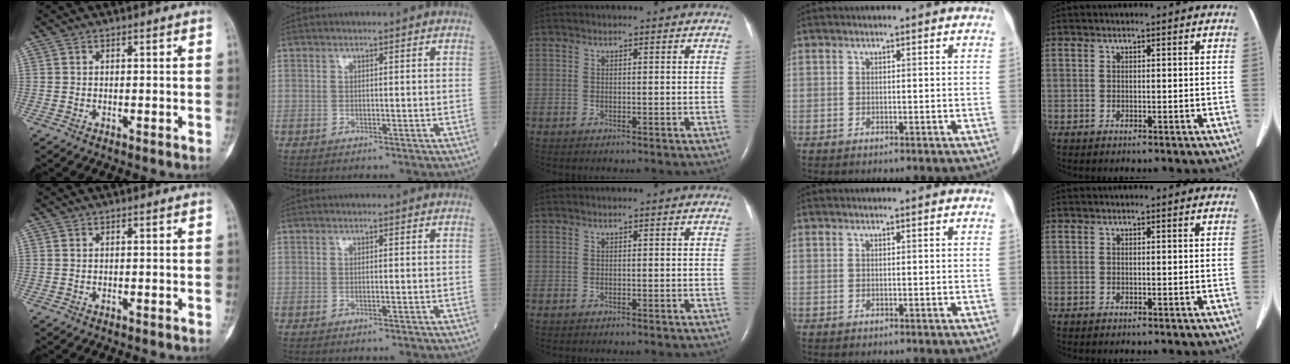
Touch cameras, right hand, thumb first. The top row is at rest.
{}